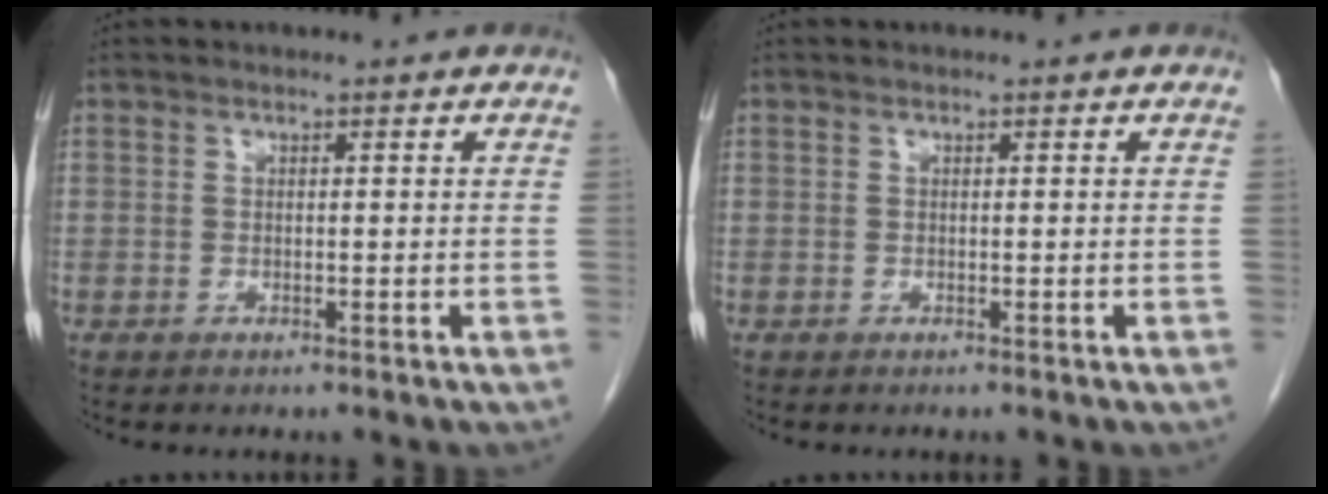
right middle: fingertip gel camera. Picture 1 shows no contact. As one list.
[{"total": 0.0}]